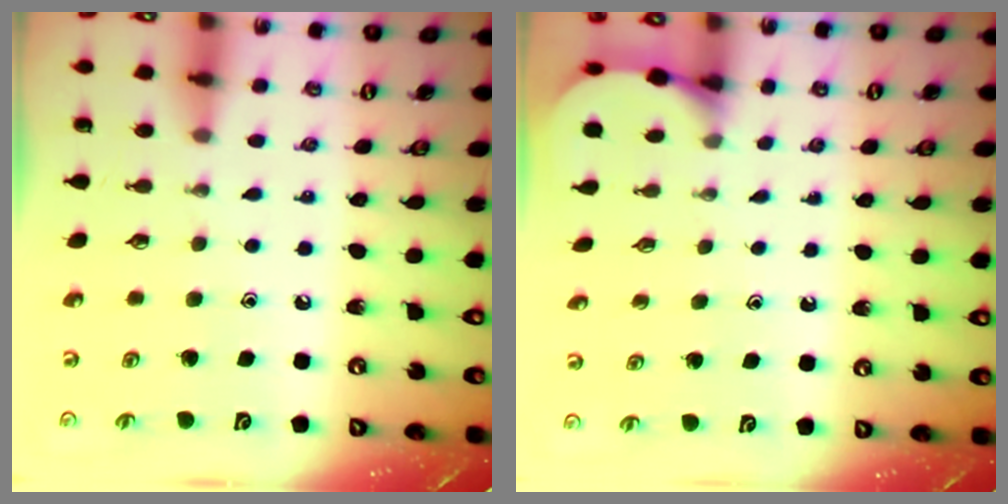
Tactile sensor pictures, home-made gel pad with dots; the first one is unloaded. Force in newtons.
{"total": 1.9, "press": 1.9, "slide": 0.2}